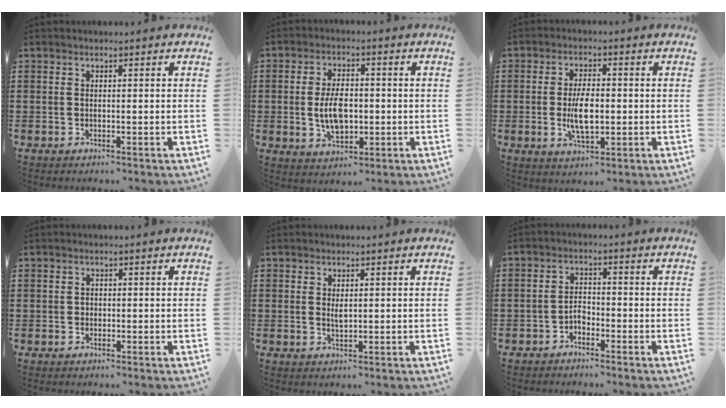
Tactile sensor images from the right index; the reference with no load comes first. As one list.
[{"total": 6.5, "force": [-0.5, 3.5, 5.5], "torque": [-0.107, -0.002, -0.012]}, {"total": 6.2, "force": [-0.7, 2.7, 5.5], "torque": [-0.110, -0.008, -0.019]}, {"total": 0.7, "force": [-0.1, 0.7, 0.2], "torque": [-0.006, 0.003, -0.001]}, {"total": 1.5, "force": [0.5, 0.6, 1.3], "torque": [-0.028, 0.002, 0.009]}, {"total": 2.1, "force": [-1.7, 1.1, 0.6], "torque": [-0.018, 0.003, -0.036]}]